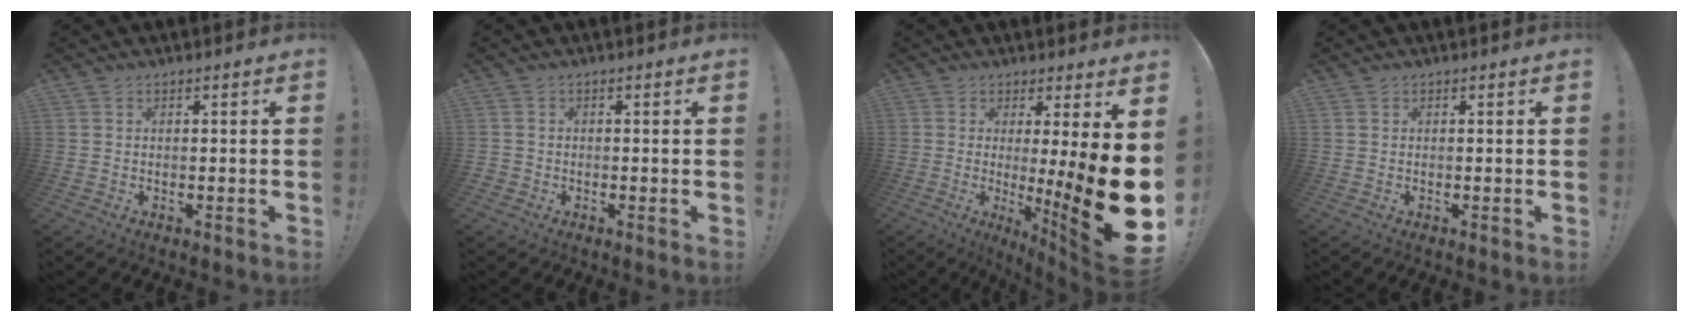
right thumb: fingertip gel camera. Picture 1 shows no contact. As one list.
[{"total": 1.1, "force": [-0.6, 0.9, 0.4], "torque": [-0.006, 0.003, -0.011]}, {"total": 18.0, "force": [-2.0, -0.1, 17.9], "torque": [-0.240, -0.037, -0.029]}, {"total": 0.0}]